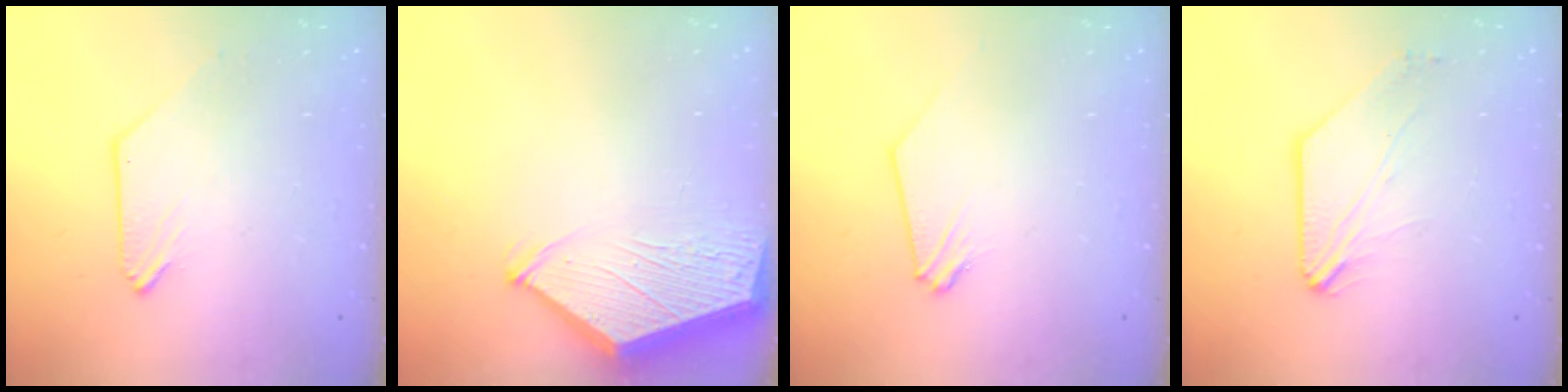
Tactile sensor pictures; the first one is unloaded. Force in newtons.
{"total": 3.8, "press": 3.7, "slide": 0.6}
{"total": 0.0}
{"total": 1.6, "press": 1.6, "slide": 0.4}